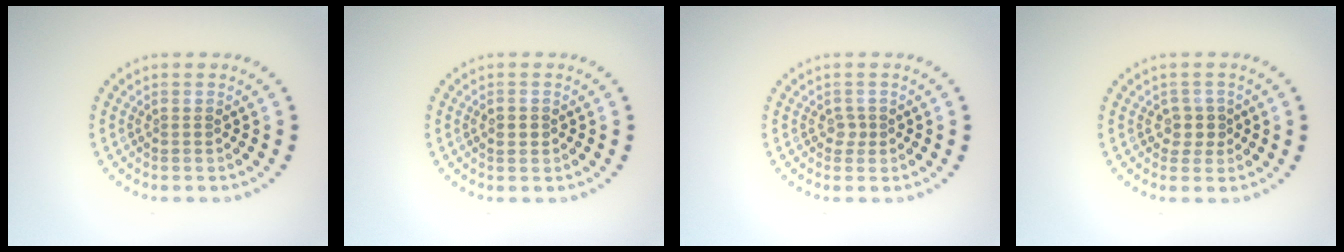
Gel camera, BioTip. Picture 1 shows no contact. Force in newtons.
{"total": 1.1, "press": 1.1, "slide": 0.1}
{"total": 1.0, "press": 0.7, "slide": 0.6}
{"total": 1.8, "press": 1.4, "slide": 1.1}